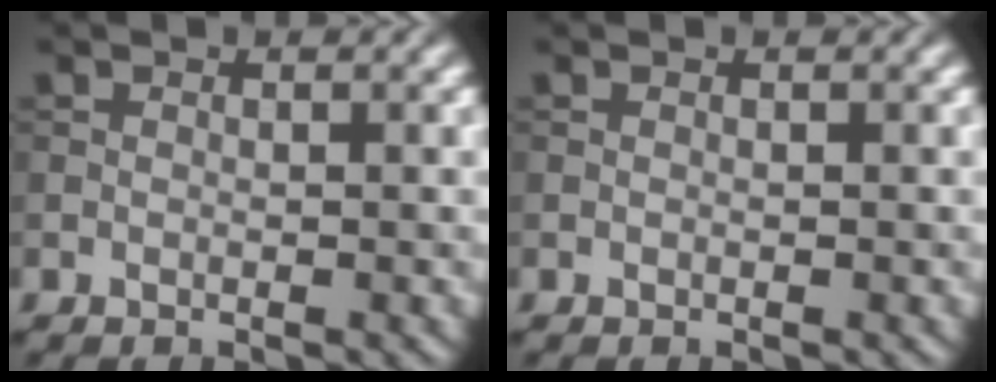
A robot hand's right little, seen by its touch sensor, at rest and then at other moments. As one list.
[{"total": 0.0}]